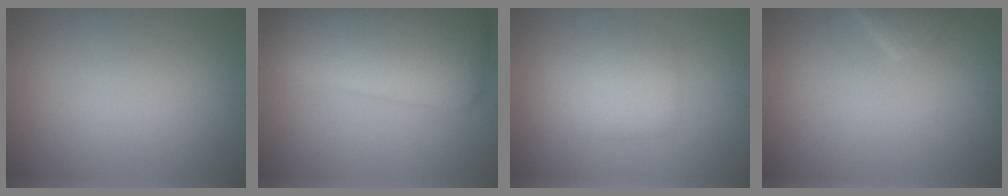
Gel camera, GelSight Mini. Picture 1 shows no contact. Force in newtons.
{"total": 10.5, "press": 10.5, "slide": 0.4}
{"total": 3.0, "press": 3.0, "slide": 0.0}
{"total": 1.8, "press": 1.8, "slide": 0.1}